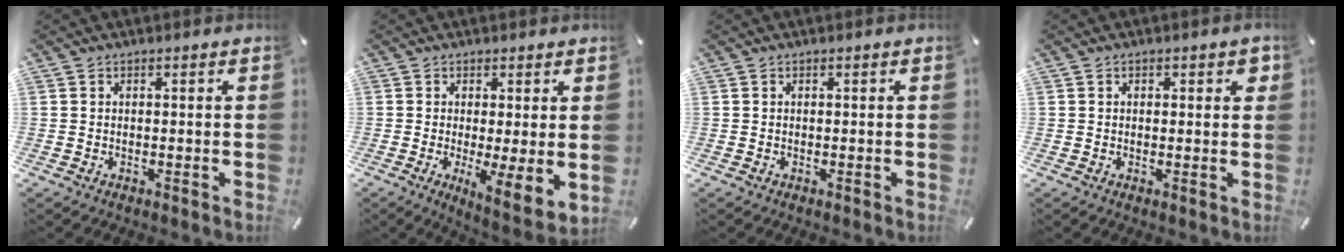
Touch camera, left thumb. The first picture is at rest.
{"total": 6.0, "force": [0.1, 1.2, 5.9], "torque": [-0.091, -0.029, 0.008]}
{"total": 0.0}
{"total": 1.7, "force": [0.5, 1.0, 1.3], "torque": [-0.011, -0.001, 0.003]}